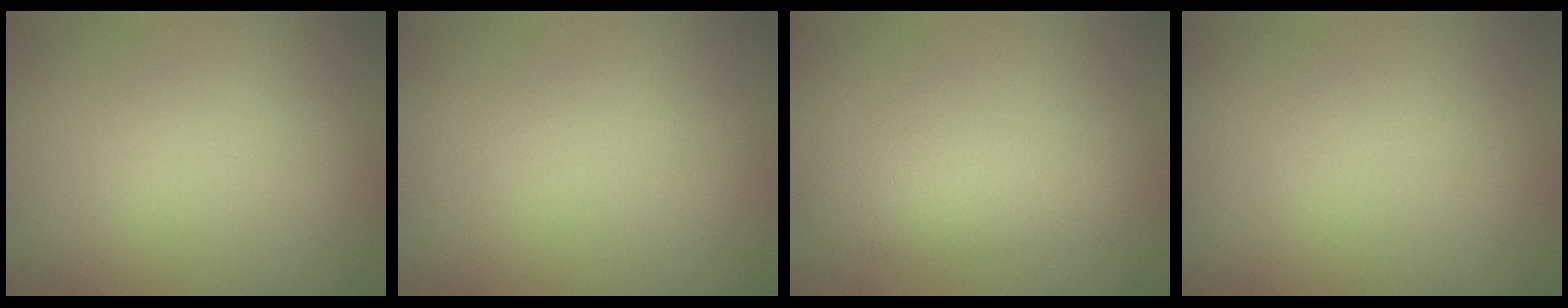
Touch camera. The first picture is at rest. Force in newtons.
{"total": 0.0}
{"total": 2.4, "press": 2.4, "slide": 0.0}
{"total": 0.0}